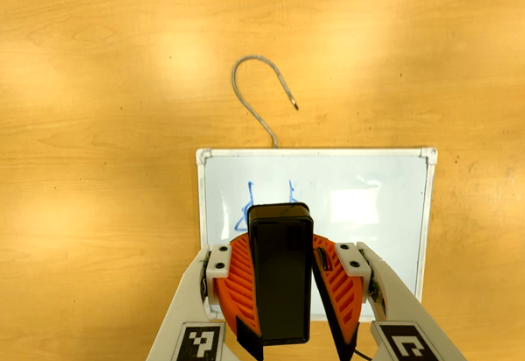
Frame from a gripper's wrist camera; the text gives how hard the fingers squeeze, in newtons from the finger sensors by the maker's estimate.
{"total": 7.4, "left": 8.2, "right": 6.5}